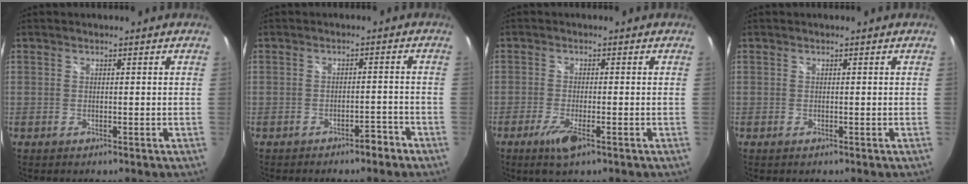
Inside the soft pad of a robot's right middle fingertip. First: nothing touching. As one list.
[{"total": 2.7, "force": [-2.3, 0.7, 1.3], "torque": [-0.026, 0.005, -0.029]}, {"total": 4.6, "force": [-2.6, 0.6, 3.8], "torque": [-0.084, -0.014, -0.050]}, {"total": 0.0}]